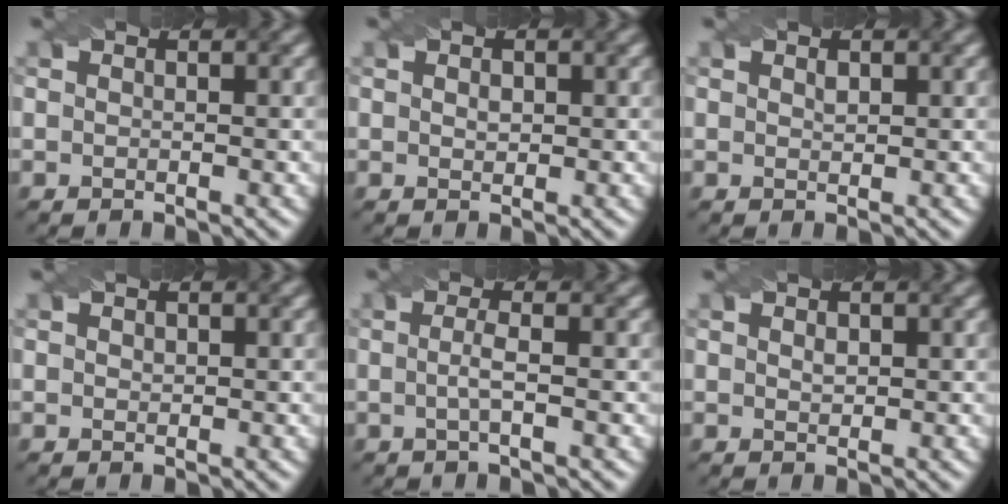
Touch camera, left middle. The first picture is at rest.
{"total": 0.8, "force": [0.2, 0.6, 0.5], "torque": [-0.009, 0.000, 0.006]}
{"total": 0.6, "force": [0.3, 0.3, 0.4], "torque": [-0.009, -0.001, 0.008]}
{"total": 0.5, "force": [0.2, 0.4, 0.3], "torque": [-0.005, -0.001, 0.005]}
{"total": 1.8, "force": [-0.2, 0.4, 1.7], "torque": [-0.035, 0.001, -0.006]}
{"total": 0.7, "force": [0.3, 0.4, 0.5], "torque": [-0.009, 0.000, 0.008]}